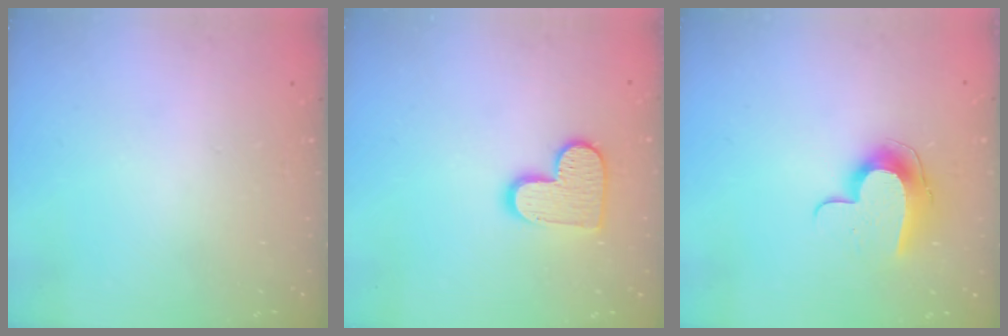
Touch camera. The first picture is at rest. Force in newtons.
{"total": 11.7, "press": 11.6, "slide": 0.6}
{"total": 10.2, "press": 10.2, "slide": 0.1}